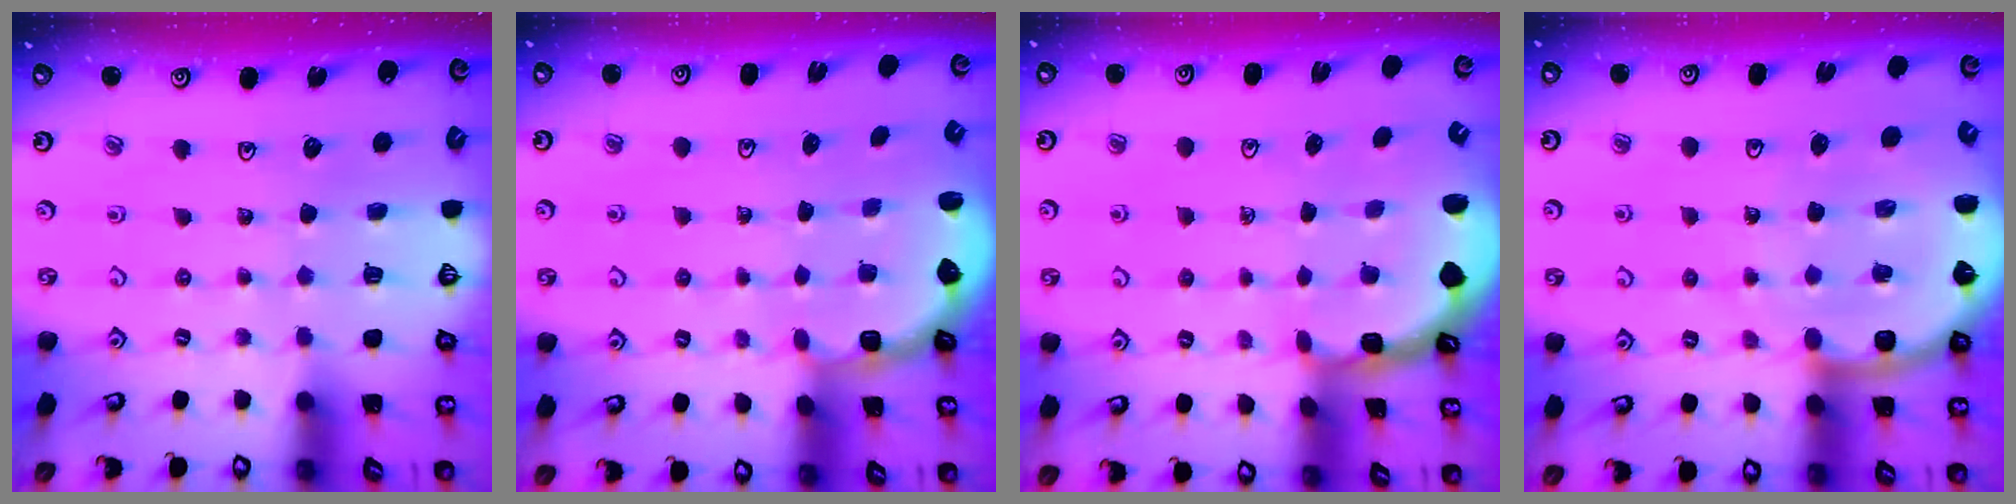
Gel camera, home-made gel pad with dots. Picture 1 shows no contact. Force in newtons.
{"total": 2.6, "press": 2.1, "slide": 1.5}
{"total": 1.9, "press": 1.8, "slide": 0.6}
{"total": 9.0, "press": 8.8, "slide": 1.9}